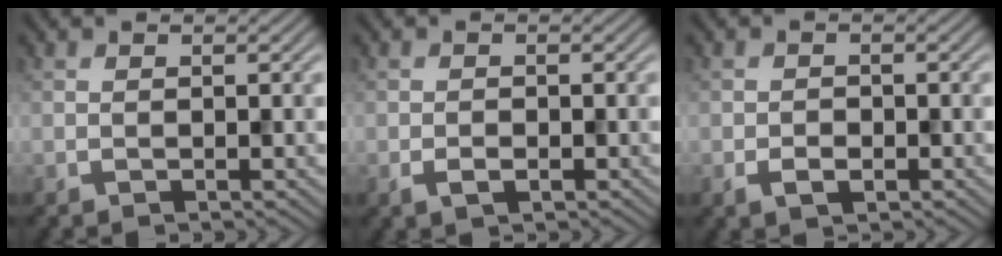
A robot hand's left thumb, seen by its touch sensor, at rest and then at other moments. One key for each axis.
{"total": 1.9, "fx": -0.8, "fy": 1.2, "fz": 1.3, "tx": -0.028, "ty": -0.004, "tz": -0.016}
{"total": 2.4, "fx": -1.0, "fy": 1.7, "fz": 1.4, "tx": -0.031, "ty": -0.006, "tz": -0.020}